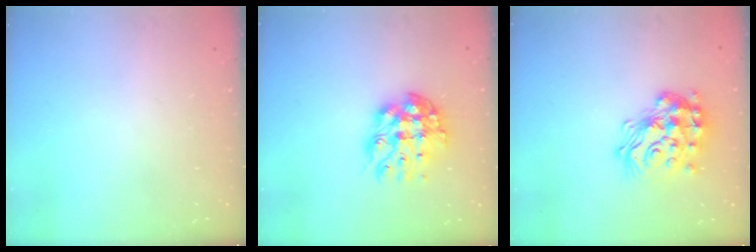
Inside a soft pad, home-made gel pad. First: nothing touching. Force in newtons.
{"total": 11.8, "press": 11.7, "slide": 1.2}
{"total": 20.7, "press": 20.7, "slide": 1.2}